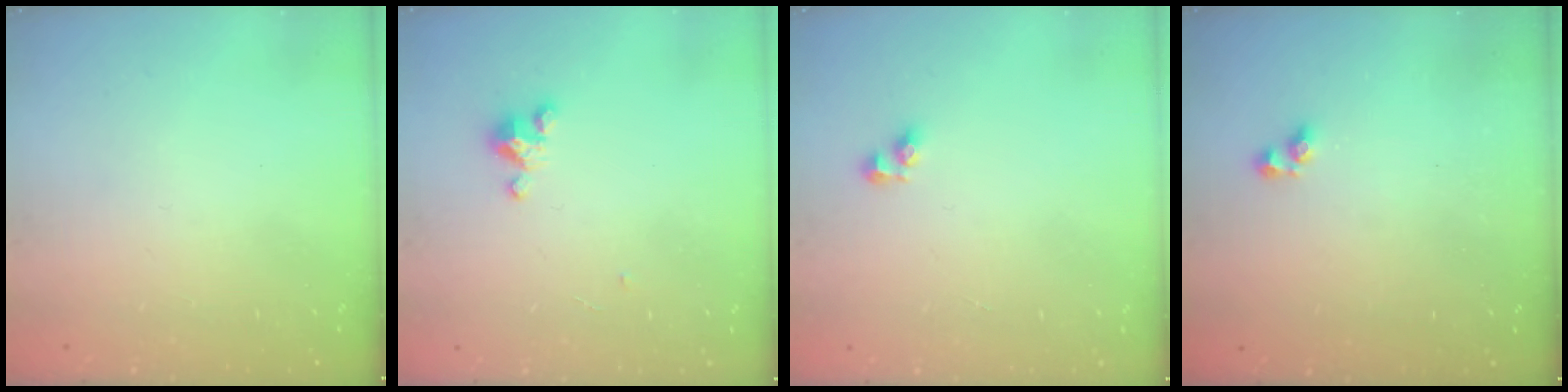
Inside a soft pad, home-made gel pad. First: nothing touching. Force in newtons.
{"total": 3.2, "press": 3.2, "slide": 0.3}
{"total": 4.1, "press": 4.0, "slide": 0.6}
{"total": 3.0, "press": 3.0, "slide": 0.4}